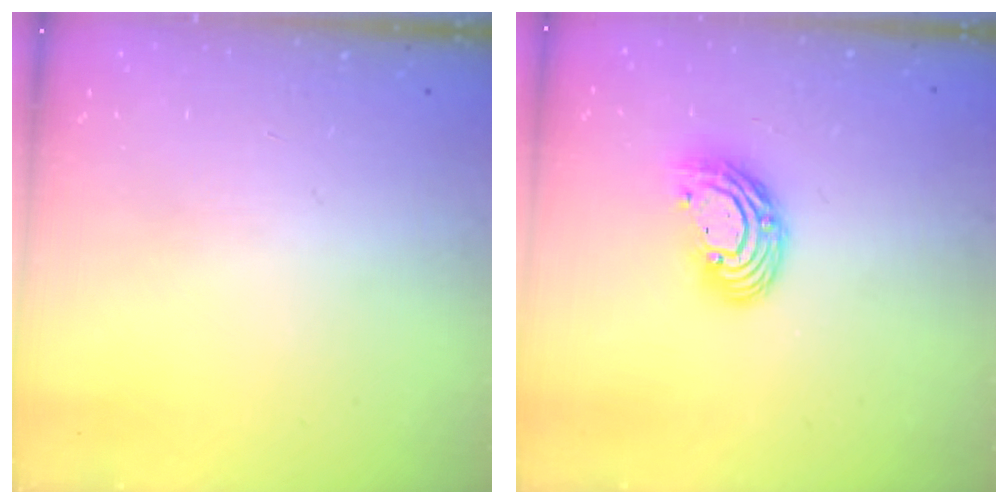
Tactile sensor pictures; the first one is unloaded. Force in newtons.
{"total": 10.8, "press": 10.8, "slide": 0.9}